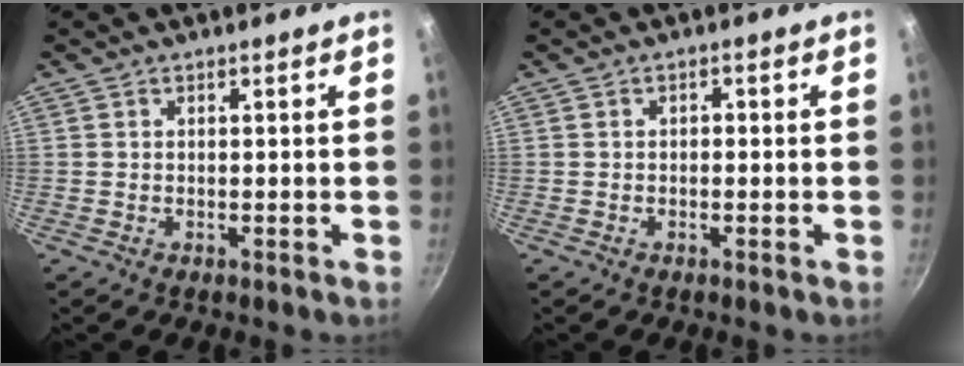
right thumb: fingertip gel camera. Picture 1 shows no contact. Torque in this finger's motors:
{"motor_torque": [-0.27, -0.15, -0.39, 0.18, -0.03]}